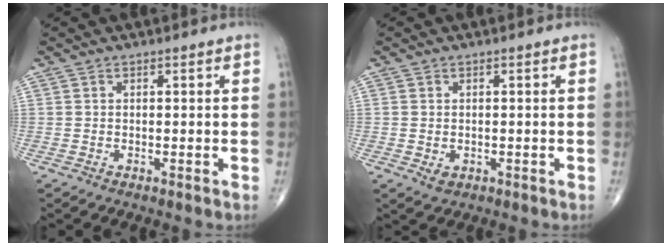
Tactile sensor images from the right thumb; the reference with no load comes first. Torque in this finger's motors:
{"motor_torque": [-0.41, -0.12, -0.23, -0.02, 0.05]}